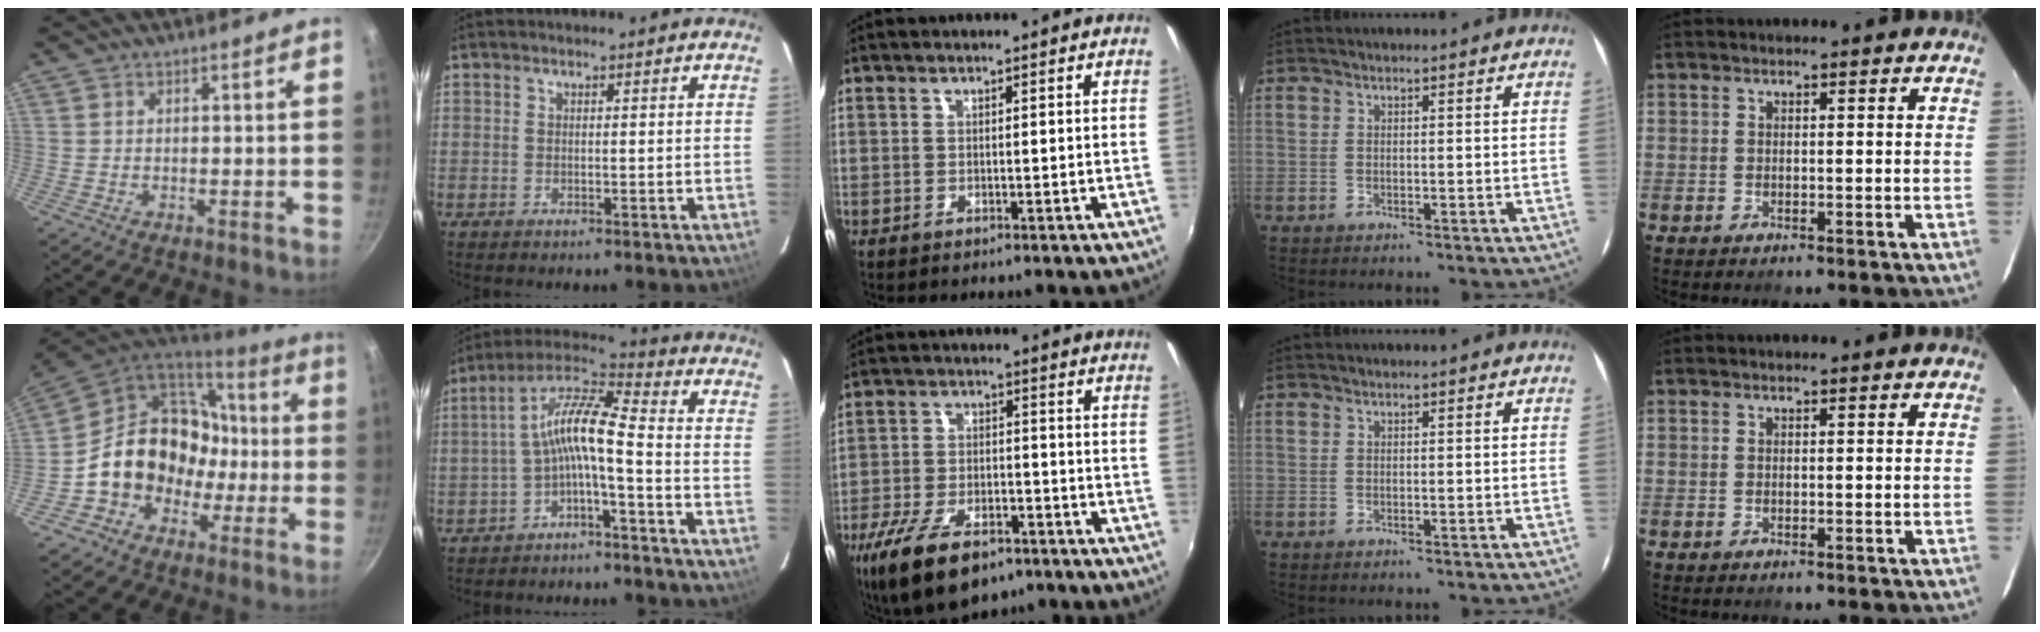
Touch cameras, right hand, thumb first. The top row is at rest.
{"thumb": {"total": 18.9, "force": [-2.3, 15.9, 10.0], "torque": [-0.123, 0.065, -0.027]}, "index": {"total": 9.1, "force": [-2.8, 1.4, 8.6], "torque": [-0.190, 0.024, -0.055]}, "middle": {"total": 15.5, "force": [-10.2, 6.5, 9.6], "torque": [-0.205, -0.032, -0.176]}}